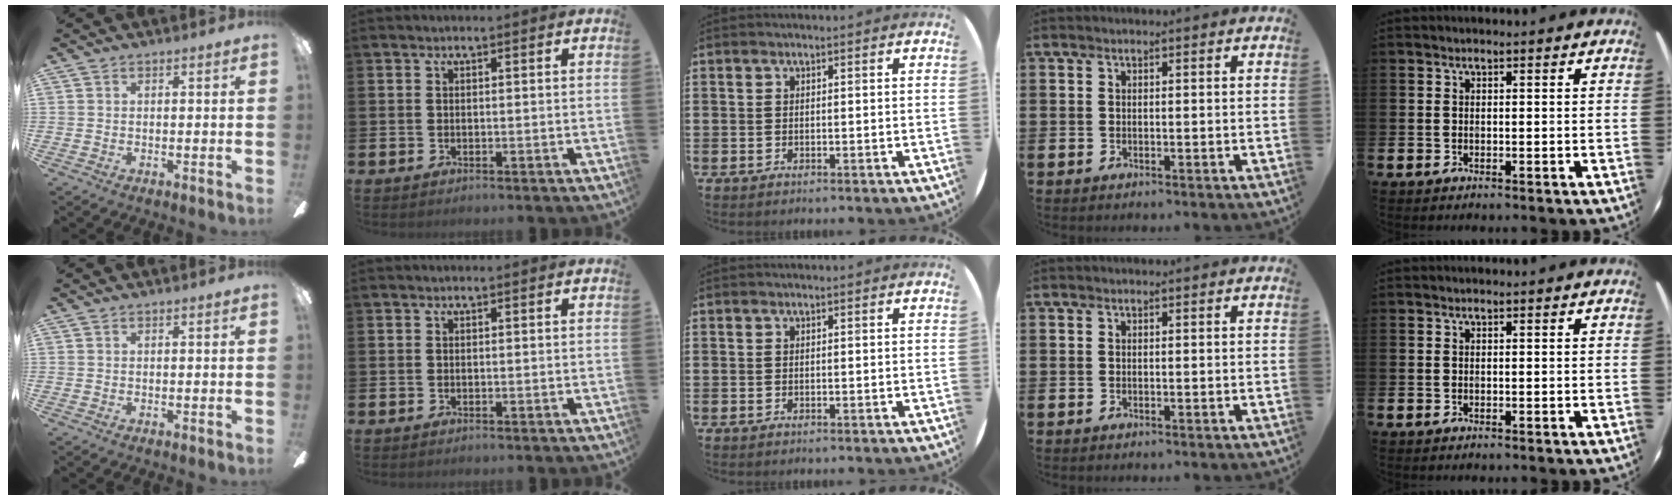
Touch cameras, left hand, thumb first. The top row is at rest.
{}